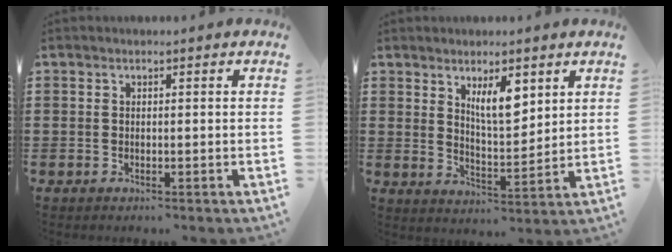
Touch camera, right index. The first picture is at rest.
{"total": 6.6, "force": [3.6, 2.5, 4.9], "torque": [-0.088, -0.007, 0.060]}